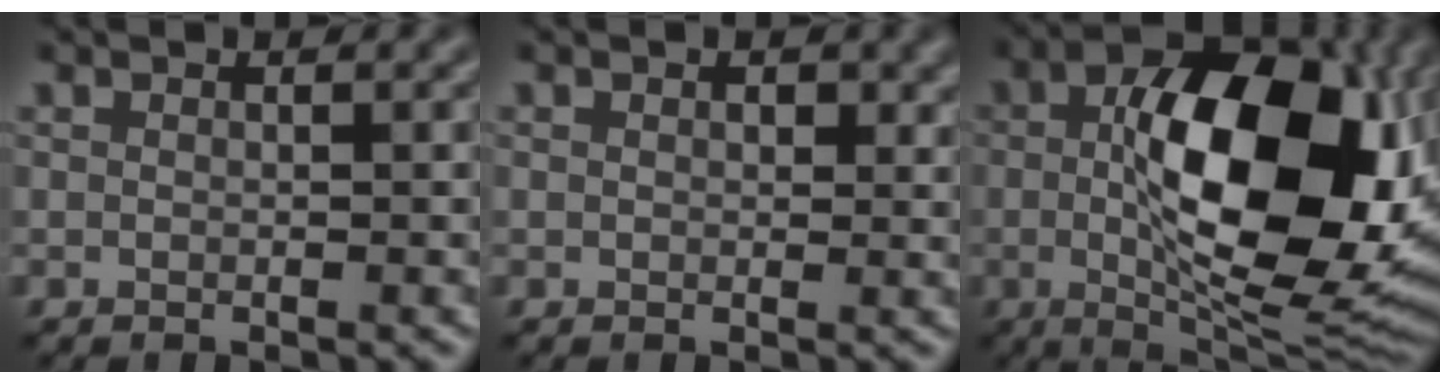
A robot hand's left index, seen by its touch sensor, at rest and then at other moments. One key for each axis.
{"total": 1.4, "fx": 0.6, "fy": 0.9, "fz": 0.9, "tx": -0.012, "ty": -0.002, "tz": 0.012}
{"total": 15.8, "fx": 0.9, "fy": 7.8, "fz": 13.7, "tx": -0.194, "ty": 0.009, "tz": 0.011}